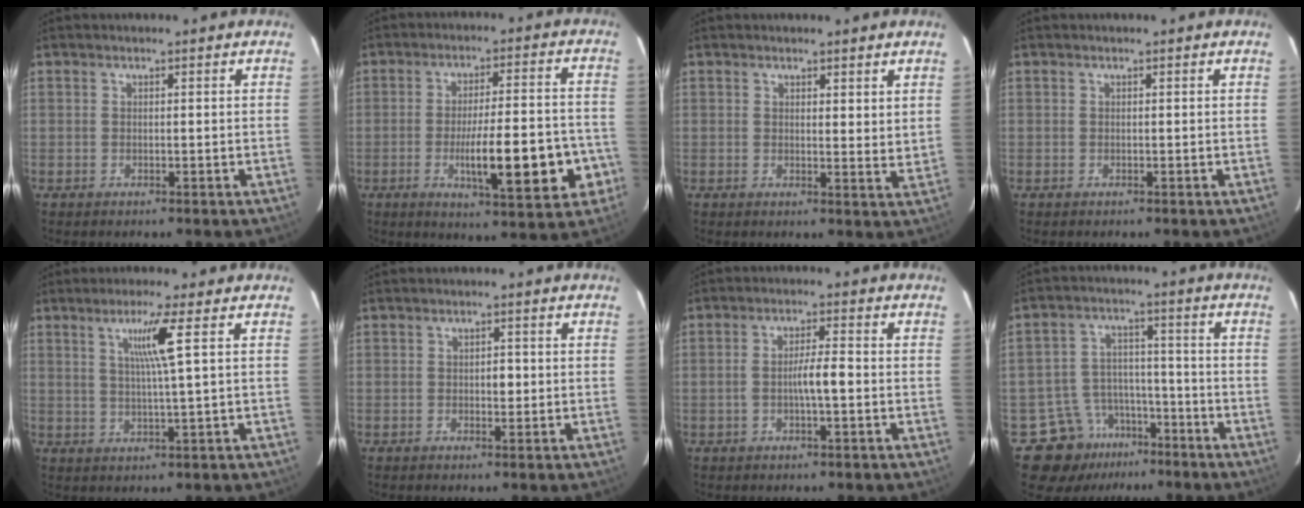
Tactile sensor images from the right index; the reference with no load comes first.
{"total": 14.4, "force": [-4.3, 2.8, 13.5], "torque": [-0.195, 0.007, -0.055]}
{"total": 3.1, "force": [2.3, 0.9, 1.8], "torque": [-0.026, -0.015, 0.028]}
{"total": 0.0}
{"total": 5.5, "force": [1.9, -1.4, 5.0], "torque": [-0.095, -0.004, 0.037]}
{"total": 1.6, "force": [-0.1, 0.9, 1.4], "torque": [-0.019, 0.003, -0.001]}
{"total": 4.2, "force": [-0.8, 0.5, 4.1], "torque": [-0.073, 0.008, -0.013]}
{"total": 10.3, "force": [-6.7, 7.7, 1.6], "torque": [-0.029, 0.048, -0.098]}